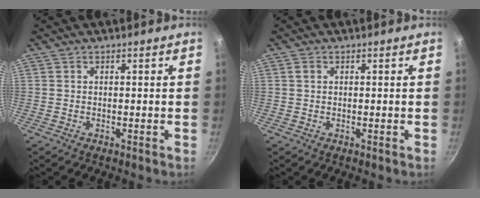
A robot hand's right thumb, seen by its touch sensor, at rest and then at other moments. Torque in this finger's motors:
{"motor_torque": [0.04, 0.42, 0.29, -0.13, 0.00]}